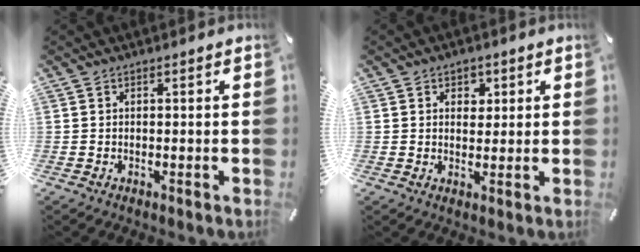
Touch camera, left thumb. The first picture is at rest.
{"total": 3.2, "force": [1.1, 2.7, 1.4], "torque": [-0.009, -0.004, 0.012]}